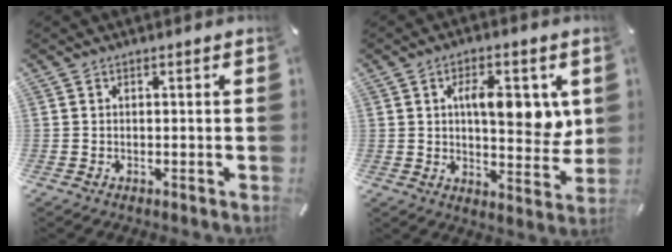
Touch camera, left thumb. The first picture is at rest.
{"total": 11.6, "force": [3.3, 5.4, 9.8], "torque": [-0.125, -0.015, 0.048]}